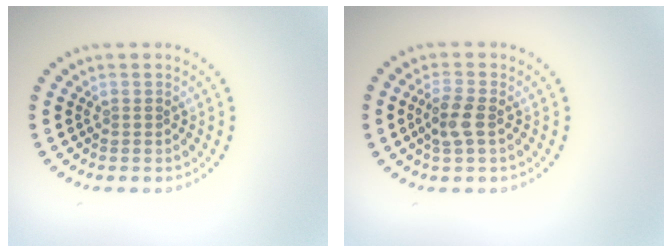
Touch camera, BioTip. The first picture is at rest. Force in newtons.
{"total": 2.4, "press": 2.2, "slide": 0.8}